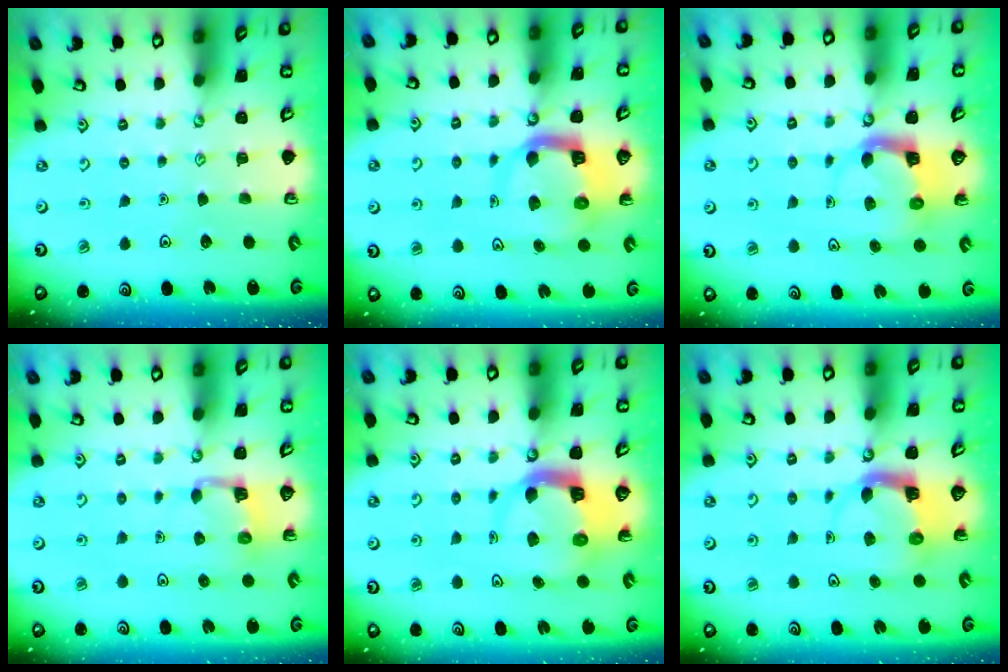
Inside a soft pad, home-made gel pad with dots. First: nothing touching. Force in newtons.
{"total": 8.4, "press": 8.3, "slide": 1.2}
{"total": 3.7, "press": 3.6, "slide": 0.7}
{"total": 2.7, "press": 2.7, "slide": 0.4}
{"total": 5.9, "press": 5.8, "slide": 1.0}
{"total": 3.9, "press": 3.9, "slide": 0.2}